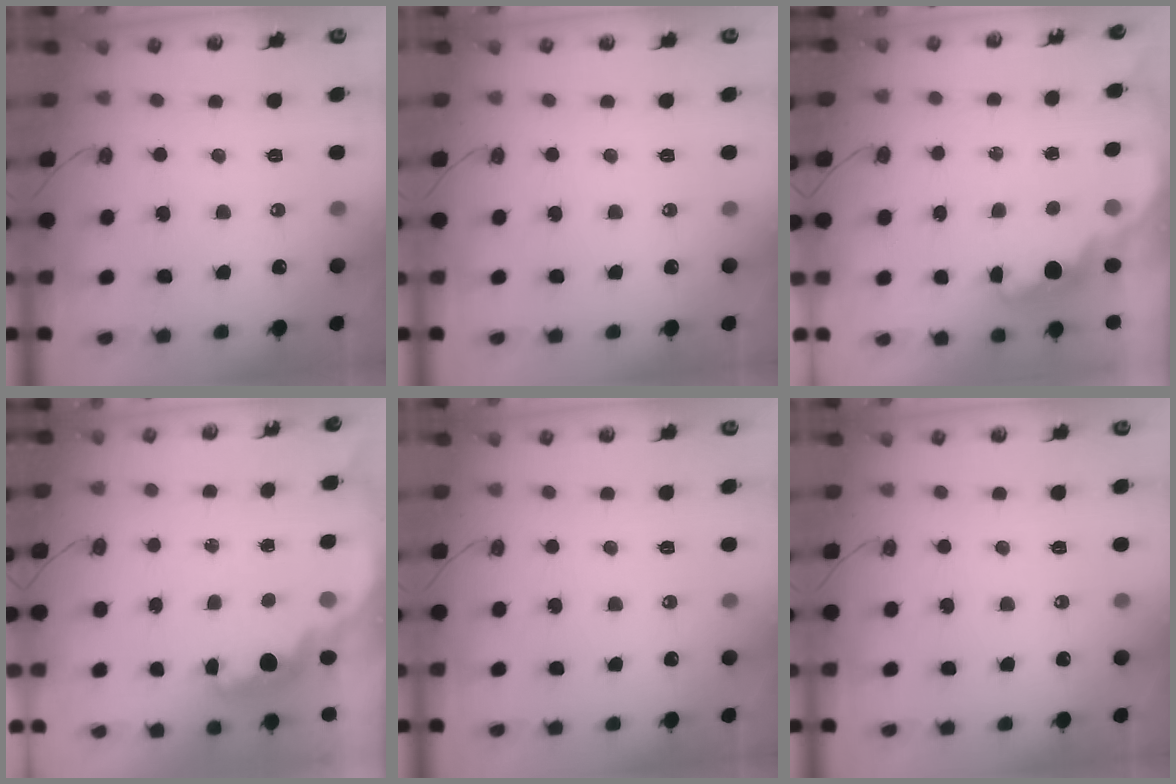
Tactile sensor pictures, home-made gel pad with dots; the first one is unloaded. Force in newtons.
{"total": 0.0}
{"total": 1.8, "press": 1.7, "slide": 0.7}
{"total": 2.3, "press": 2.2, "slide": 0.6}
{"total": 0.0}
{"total": 0.0}